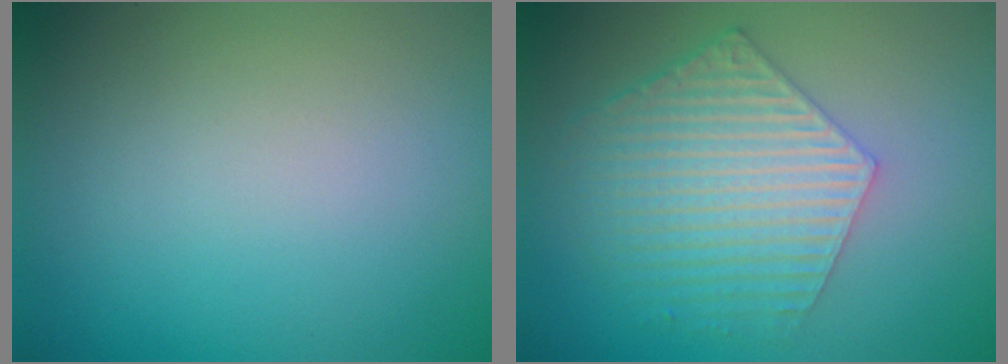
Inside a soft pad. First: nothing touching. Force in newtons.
{"total": 5.8, "press": 4.3, "slide": 3.8}